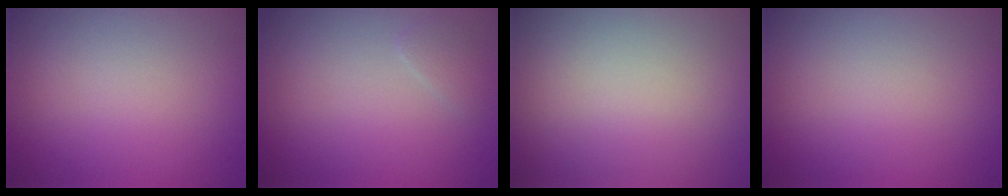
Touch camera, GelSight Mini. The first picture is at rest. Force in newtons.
{"total": 0.9, "press": 0.9, "slide": 0.0}
{"total": 0.0}
{"total": 0.0}